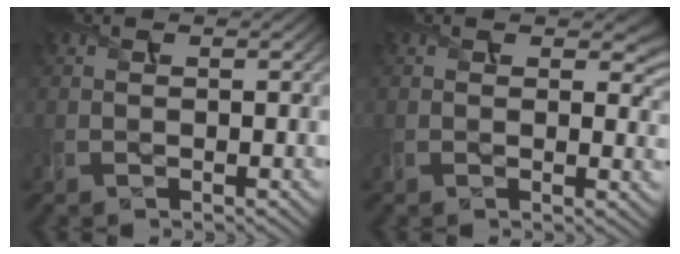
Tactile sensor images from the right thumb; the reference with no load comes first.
{"total": 3.9, "force": [1.5, 2.2, 2.9], "torque": [-0.042, -0.007, 0.021]}